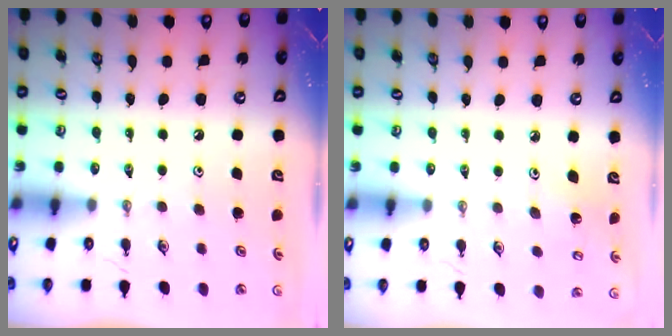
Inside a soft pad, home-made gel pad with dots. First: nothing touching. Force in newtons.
{"total": 3.1, "press": 3.0, "slide": 0.3}